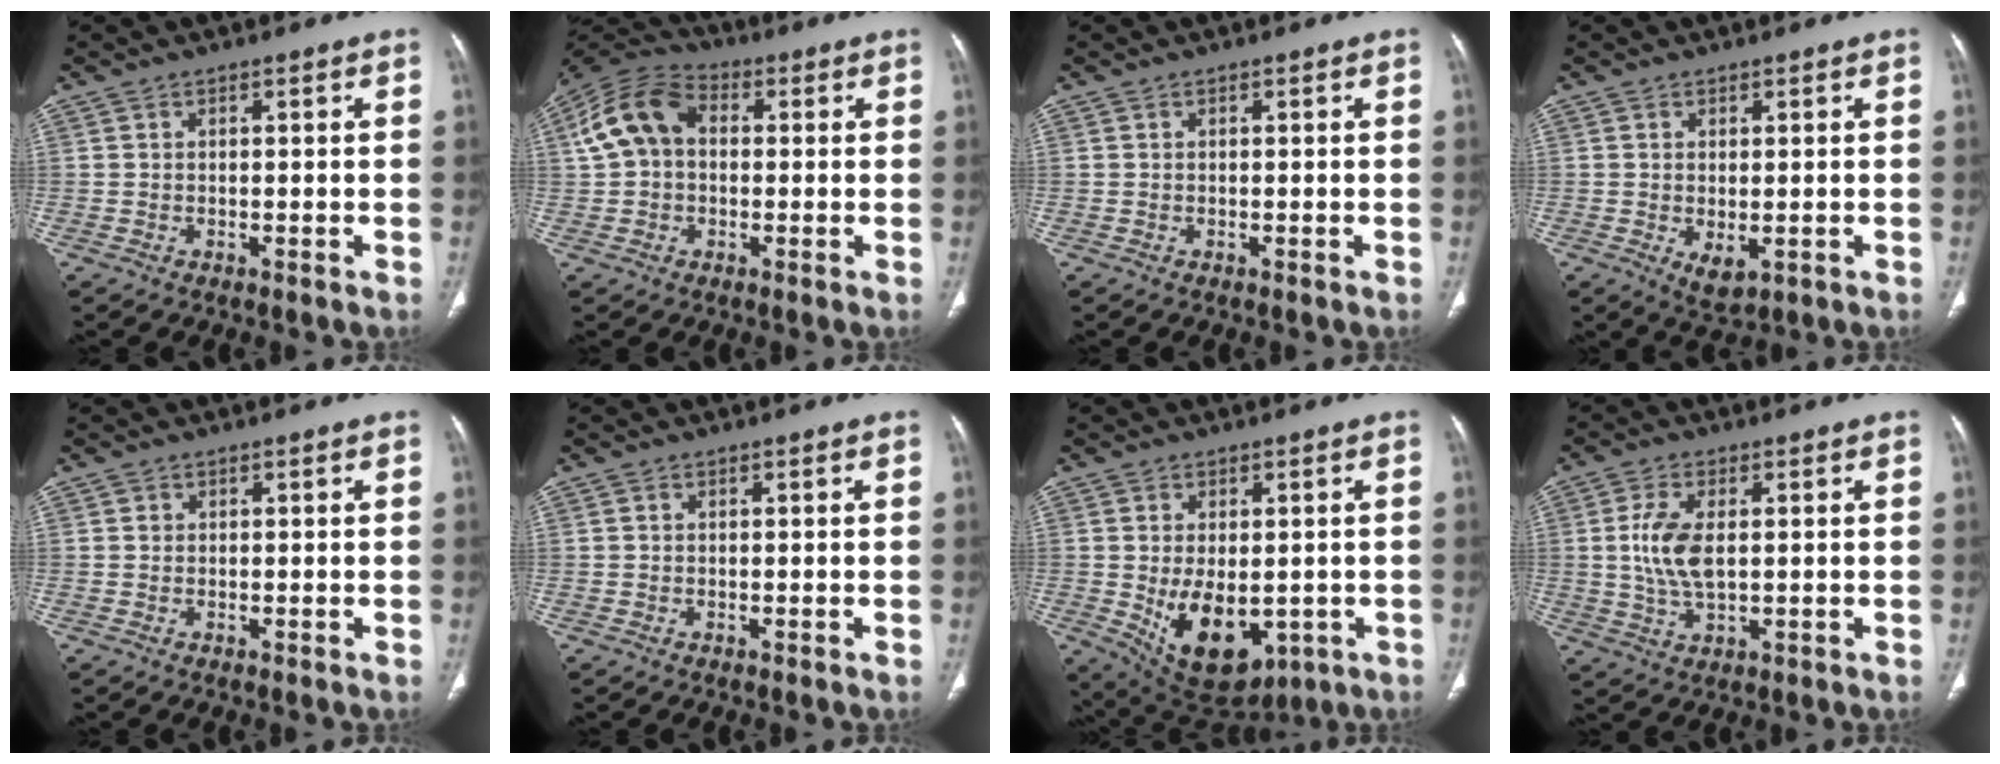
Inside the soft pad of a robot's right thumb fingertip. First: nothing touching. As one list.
[{"total": 11.3, "force": [1.4, 8.2, 7.6], "torque": [-0.141, 0.031, 0.013]}, {"total": 0.0}, {"total": 3.6, "force": [-0.8, 1.9, 3.0], "torque": [-0.048, -0.012, 0.000]}, {"total": 0.6, "force": [0.1, 0.6, 0.1], "torque": [0.001, 0.002, 0.003]}, {"total": 0.0}, {"total": 12.9, "force": [-2.5, 7.7, 10.0], "torque": [-0.141, -0.012, -0.011]}, {"total": 8.1, "force": [0.8, 4.1, 6.9], "torque": [-0.148, -0.005, 0.018]}]